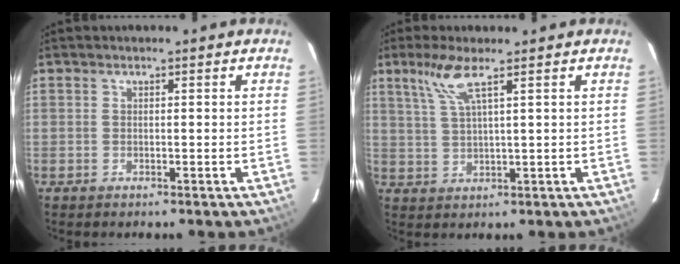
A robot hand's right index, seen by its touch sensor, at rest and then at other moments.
{"total": 5.5, "force": [3.2, 0.1, 4.4], "torque": [-0.093, 0.002, 0.070]}